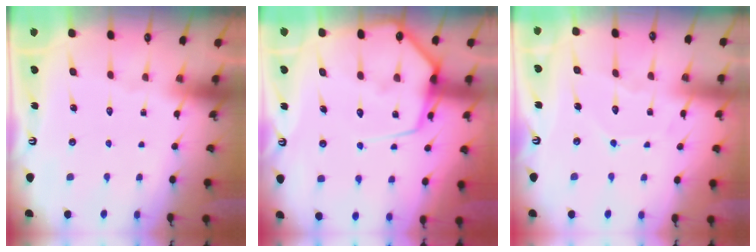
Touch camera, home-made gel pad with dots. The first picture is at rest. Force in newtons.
{"total": 12.0, "press": 11.9, "slide": 1.3}
{"total": 7.2, "press": 7.1, "slide": 0.9}